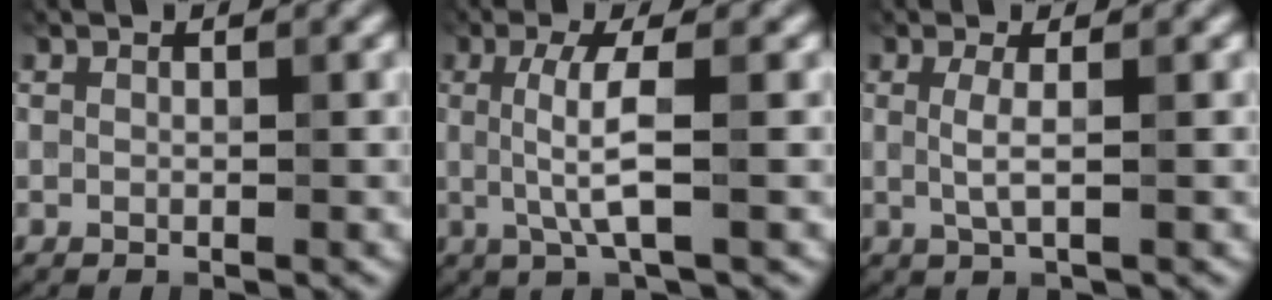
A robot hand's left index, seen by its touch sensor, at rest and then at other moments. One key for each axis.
{"total": 4.0, "fx": 0.1, "fy": 0.6, "fz": 3.9, "tx": -0.081, "ty": 0.002, "tz": 0.002}
{"total": 1.8, "fx": 0.1, "fy": 0.2, "fz": 1.8, "tx": -0.038, "ty": -0.001, "tz": 0.000}